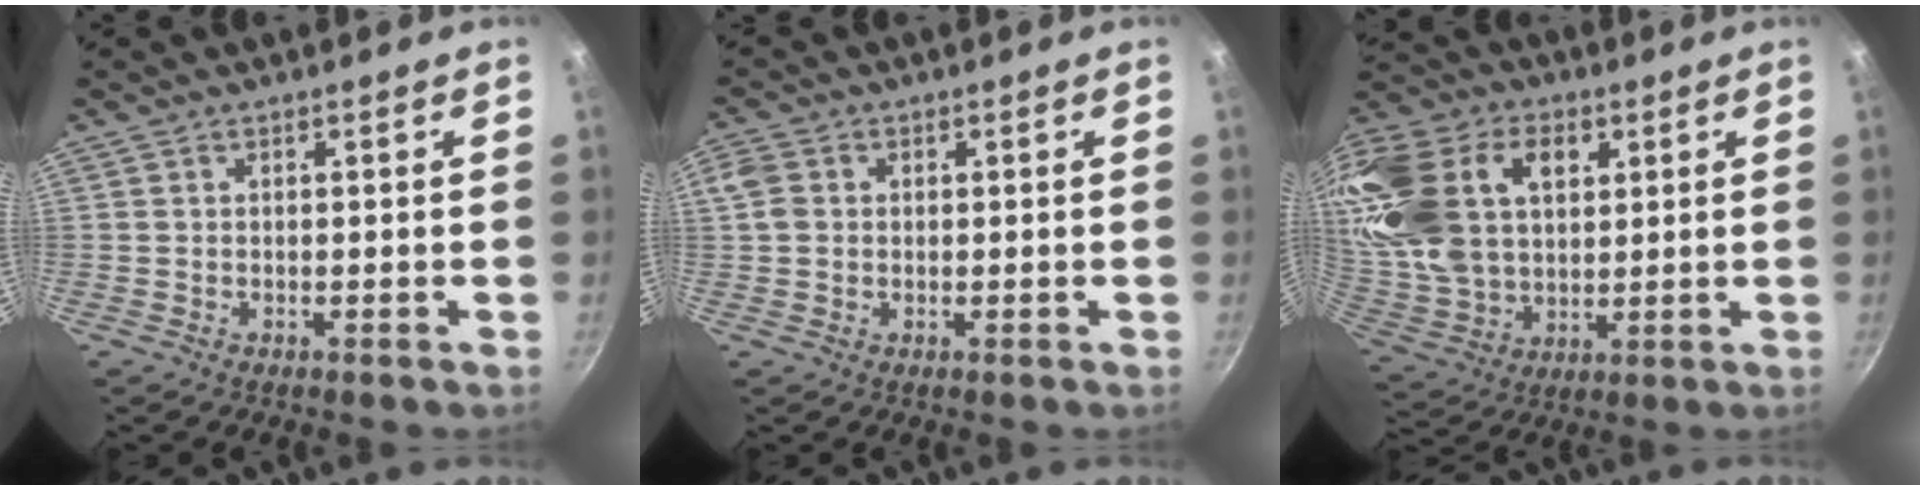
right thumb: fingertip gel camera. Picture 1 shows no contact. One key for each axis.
{"total": 3.9, "fx": 0.4, "fy": 3.3, "fz": 2.1, "tx": -0.039, "ty": 0.005, "tz": -0.001}
{"total": 26.3, "fx": 8.2, "fy": 17.8, "fz": 17.6, "tx": -0.368, "ty": 0.009, "tz": 0.153}